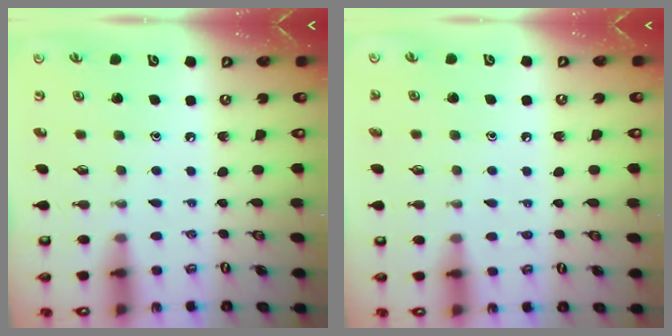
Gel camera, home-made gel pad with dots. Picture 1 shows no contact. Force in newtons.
{"total": 4.9, "press": 4.9, "slide": 0.5}